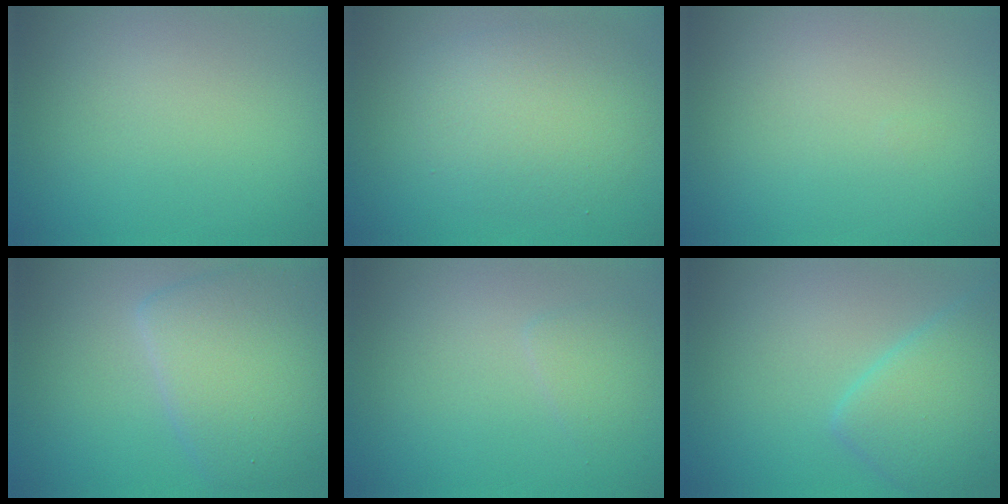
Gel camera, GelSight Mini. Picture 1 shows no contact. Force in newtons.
{"total": 4.5, "press": 4.5, "slide": 0.2}
{"total": 0.0}
{"total": 7.1, "press": 7.1, "slide": 0.2}
{"total": 1.3, "press": 1.3, "slide": 0.1}
{"total": 5.1, "press": 5.0, "slide": 0.3}